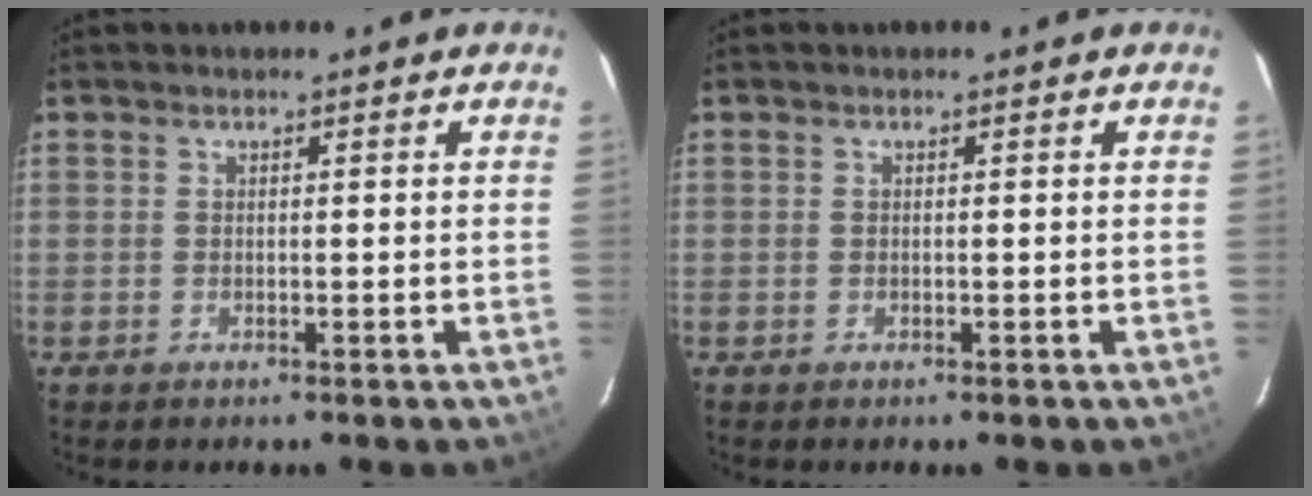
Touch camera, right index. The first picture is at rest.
{"total": 0.0}